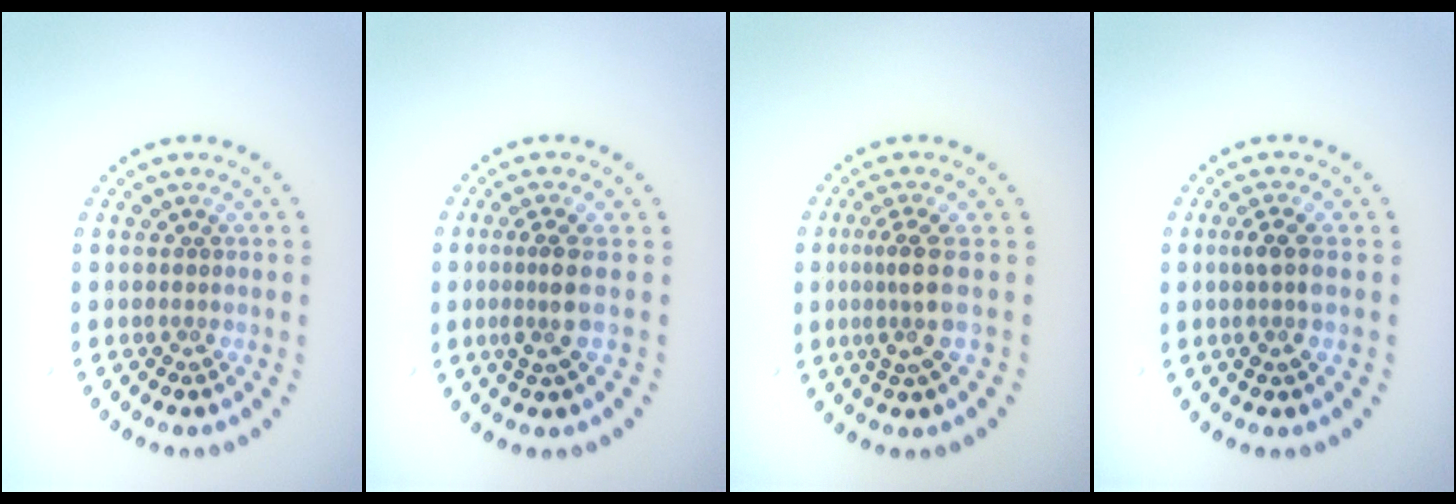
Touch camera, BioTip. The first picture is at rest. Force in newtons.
{"total": 2.5, "press": 1.8, "slide": 1.8}
{"total": 2.8, "press": 2.3, "slide": 1.7}
{"total": 1.9, "press": 1.6, "slide": 1.0}